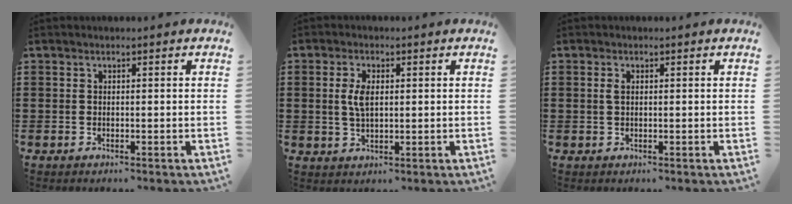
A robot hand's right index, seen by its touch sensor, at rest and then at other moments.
{"total": 3.9, "force": [0.6, 1.8, 3.4], "torque": [-0.079, 0.005, 0.006]}
{"total": 1.2, "force": [0.2, 0.6, 1.1], "torque": [-0.023, 0.003, 0.003]}